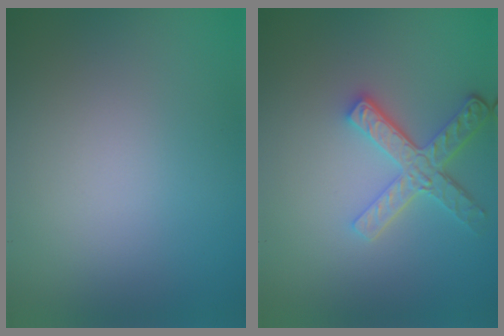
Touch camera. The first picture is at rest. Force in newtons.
{"total": 3.9, "press": 3.2, "slide": 2.2}